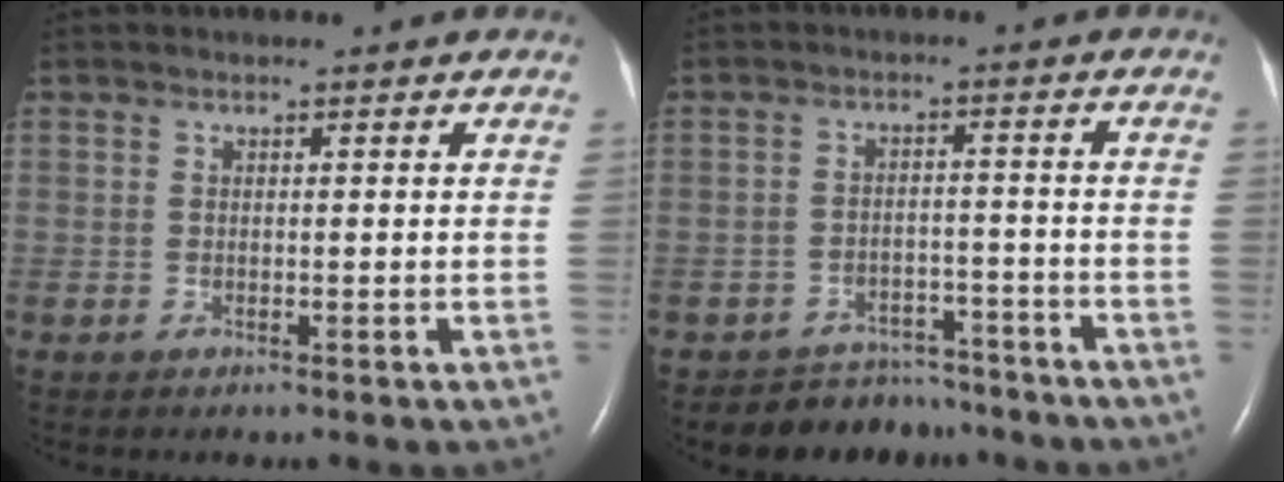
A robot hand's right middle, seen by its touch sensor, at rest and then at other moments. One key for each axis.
{"total": 6.7, "fx": -5.9, "fy": 3.0, "fz": -0.5, "tx": 0.017, "ty": 0.019, "tz": -0.088}